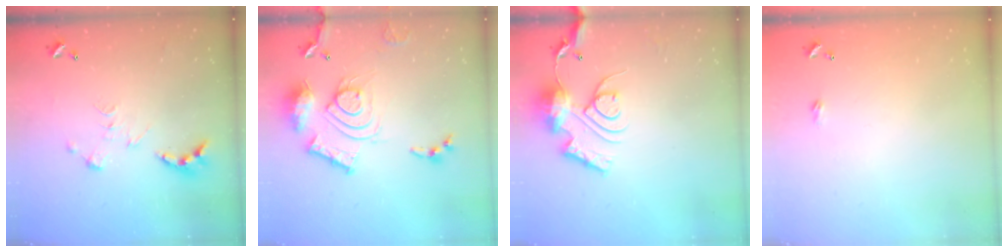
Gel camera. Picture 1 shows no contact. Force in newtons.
{"total": 18.7, "press": 18.6, "slide": 1.8}
{"total": 14.9, "press": 14.8, "slide": 1.6}
{"total": 2.3, "press": 2.3, "slide": 0.4}